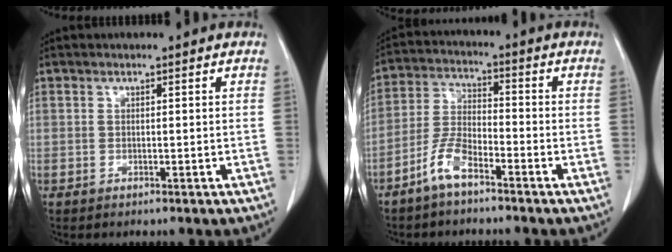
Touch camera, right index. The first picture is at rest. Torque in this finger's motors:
{"motor_torque": [-0.01, 0.13, 0.07, 0.02]}